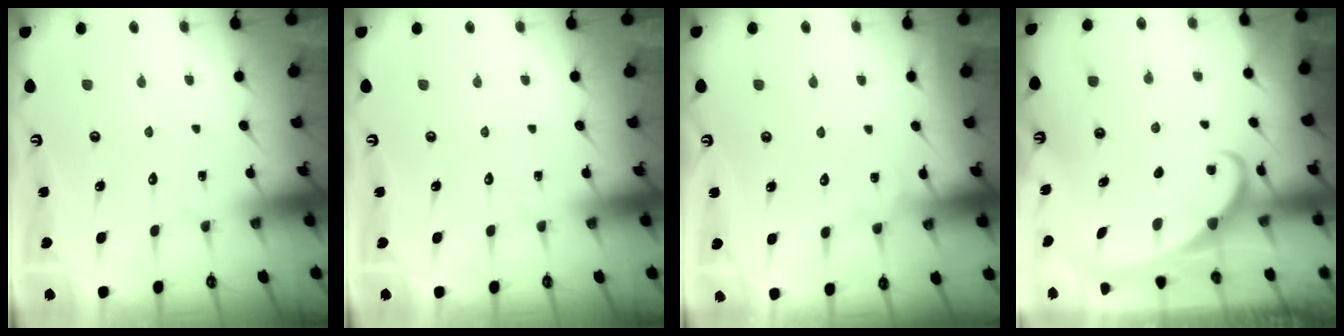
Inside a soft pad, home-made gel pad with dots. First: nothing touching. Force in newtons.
{"total": 0.0}
{"total": 2.7, "press": 2.7, "slide": 0.3}
{"total": 2.4, "press": 2.3, "slide": 0.3}